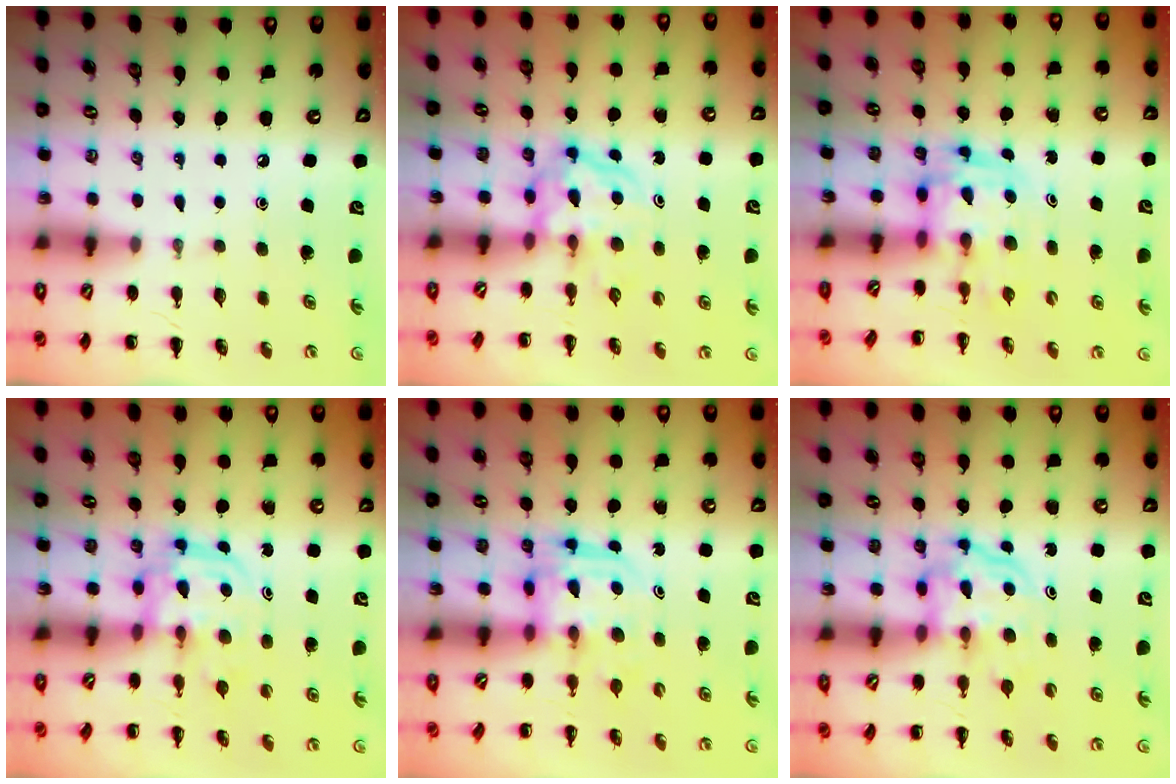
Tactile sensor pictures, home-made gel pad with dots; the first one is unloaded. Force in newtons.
{"total": 3.8, "press": 3.8, "slide": 0.5}
{"total": 3.0, "press": 3.0, "slide": 0.5}
{"total": 3.1, "press": 3.1, "slide": 0.4}
{"total": 3.3, "press": 3.3, "slide": 0.2}
{"total": 3.7, "press": 3.7, "slide": 0.2}